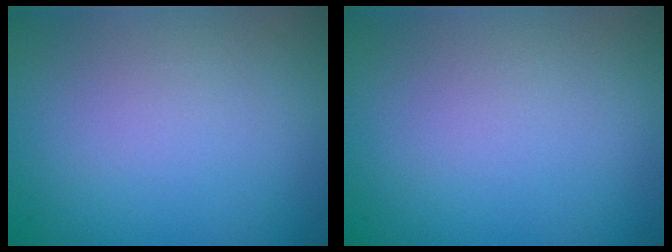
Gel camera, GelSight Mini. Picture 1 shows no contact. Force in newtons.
{"total": 0.0}